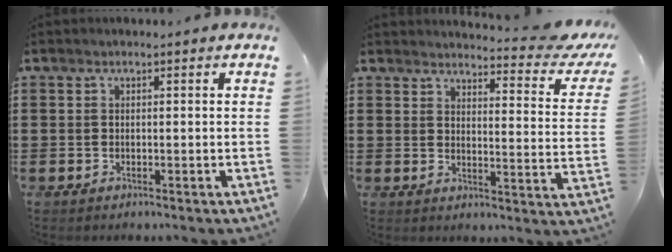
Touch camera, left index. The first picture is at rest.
{"total": 4.1, "force": [3.6, 0.2, 1.9], "torque": [-0.030, -0.031, 0.054]}